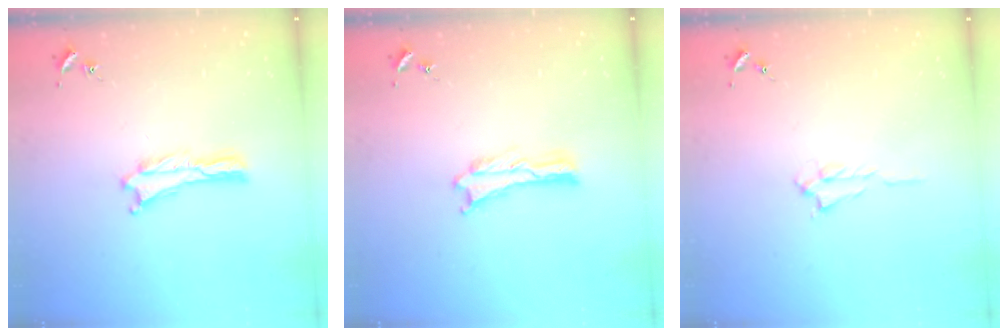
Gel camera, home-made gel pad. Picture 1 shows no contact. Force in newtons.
{"total": 0.0}
{"total": 0.7, "press": 0.6, "slide": 0.2}